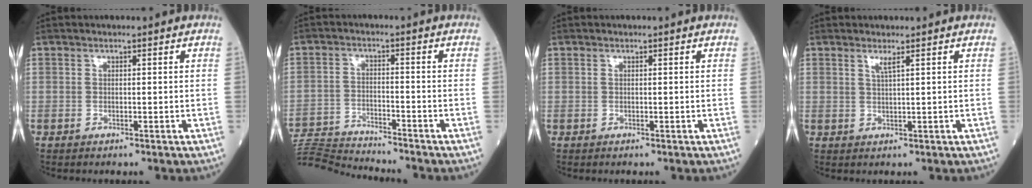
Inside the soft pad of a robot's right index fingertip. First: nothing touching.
{"total": 9.9, "force": [-9.8, -1.5, 0.7], "torque": [-0.013, 0.001, -0.177]}
{"total": 0.0}
{"total": 1.4, "force": [0.9, -0.3, 1.0], "torque": [-0.025, -0.005, 0.019]}